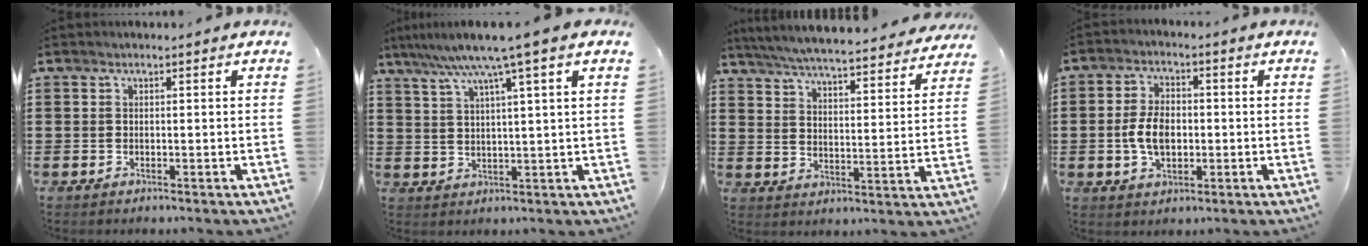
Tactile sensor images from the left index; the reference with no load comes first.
{"total": 7.4, "force": [4.7, -0.6, 5.7], "torque": [-0.124, -0.013, 0.076]}
{"total": 5.7, "force": [5.5, -0.4, 1.3], "torque": [-0.053, -0.041, 0.092]}
{"total": 6.1, "force": [-0.7, 3.6, 4.8], "torque": [-0.110, 0.003, -0.020]}